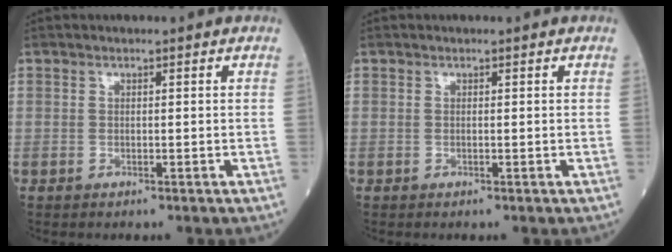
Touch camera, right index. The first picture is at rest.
{"total": 0.0}